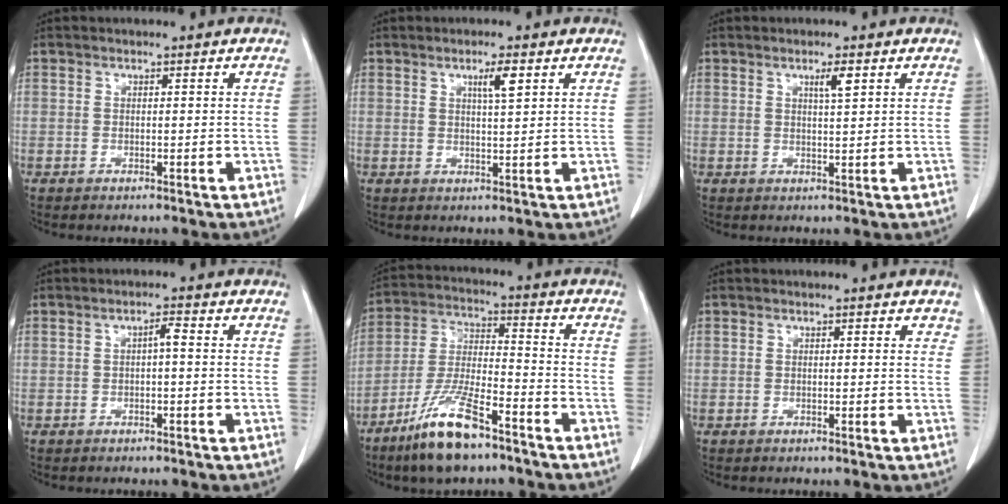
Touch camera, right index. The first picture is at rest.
{"total": 3.2, "force": [1.6, 0.1, 2.8], "torque": [-0.049, -0.002, 0.025]}
{"total": 2.4, "force": [1.2, 0.0, 2.0], "torque": [-0.040, -0.003, 0.021]}
{"total": 1.6, "force": [0.0, 0.2, 1.6], "torque": [-0.027, 0.004, -0.001]}
{"total": 12.6, "force": [-8.5, 2.5, 8.9], "torque": [-0.187, -0.022, -0.159]}
{"total": 0.8, "force": [0.6, 0.4, 0.4], "torque": [-0.002, 0.001, 0.002]}